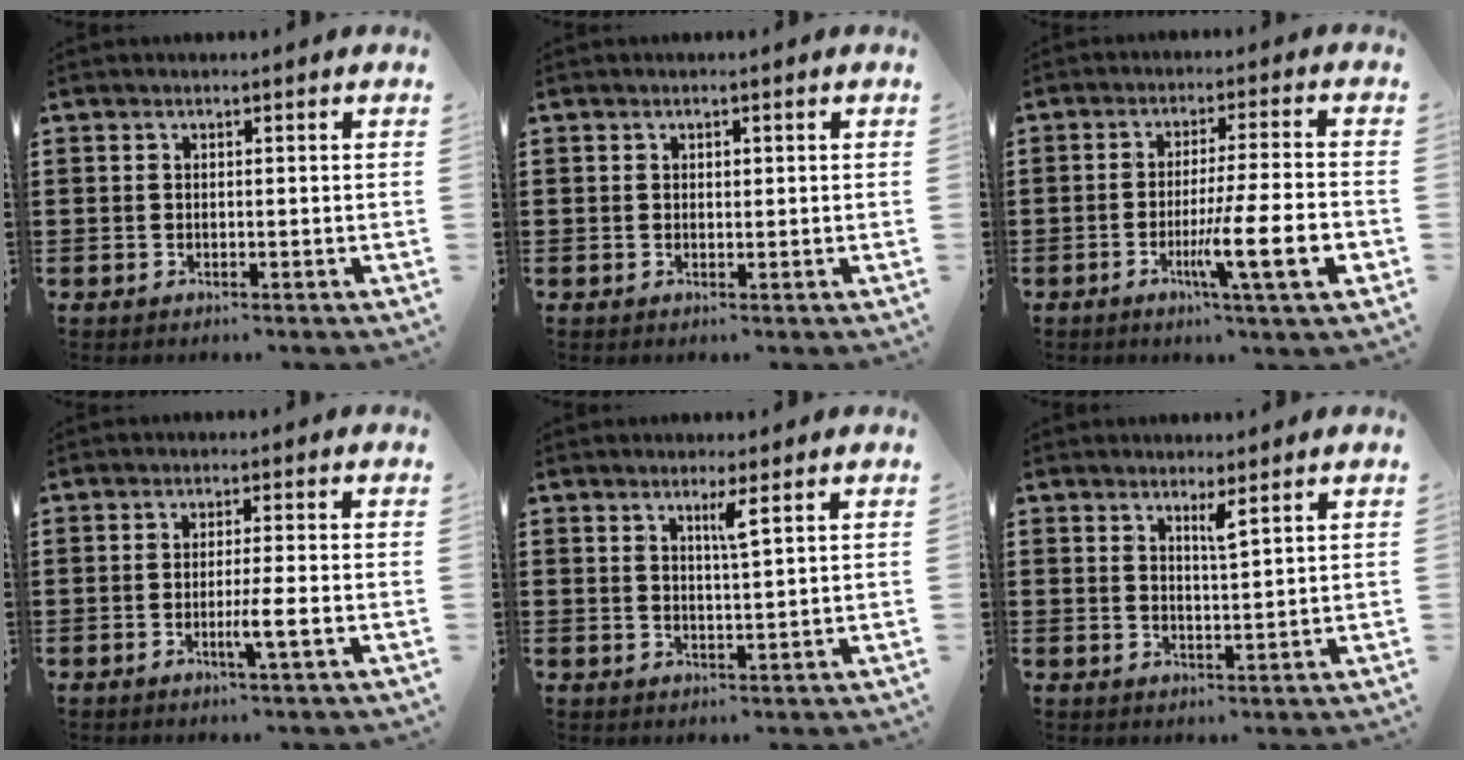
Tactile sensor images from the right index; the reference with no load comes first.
{"total": 0.6, "force": [0.2, 0.4, 0.4], "torque": [-0.008, 0.002, 0.004]}
{"total": 11.1, "force": [-3.6, 0.6, 10.5], "torque": [-0.192, -0.015, -0.066]}
{"total": 3.9, "force": [-1.3, -0.3, 3.7], "torque": [-0.061, -0.012, -0.025]}
{"total": 2.7, "force": [1.5, -0.2, 2.2], "torque": [-0.038, -0.009, 0.023]}
{"total": 2.4, "force": [1.7, 0.0, 1.6], "torque": [-0.026, -0.007, 0.028]}